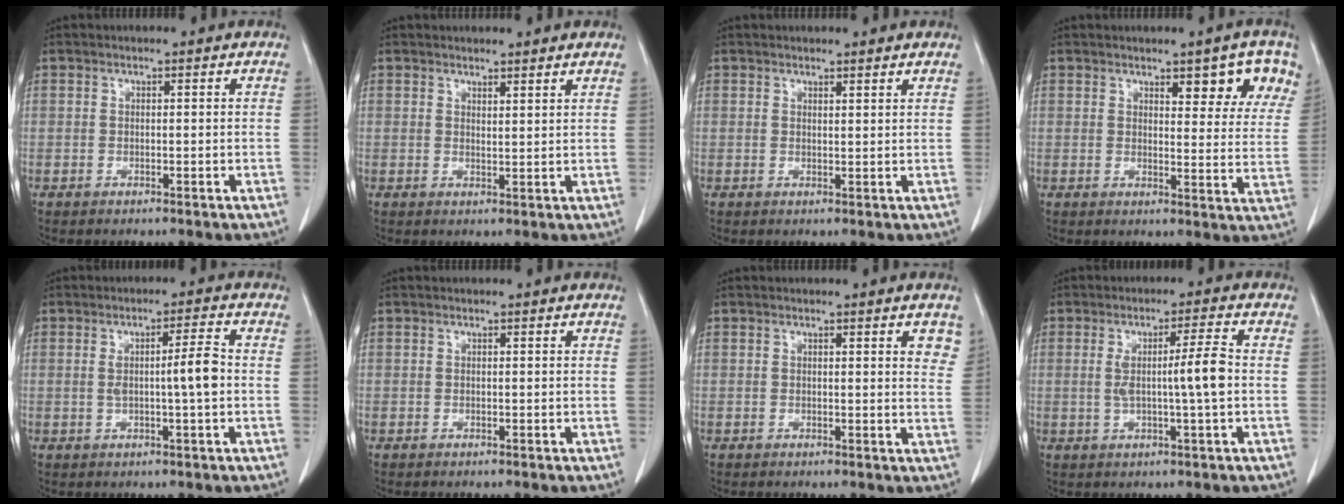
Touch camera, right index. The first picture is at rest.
{"total": 2.4, "force": [2.3, 0.2, 0.6], "torque": [-0.012, -0.012, 0.028]}
{"total": 1.7, "force": [1.7, 0.1, 0.4], "torque": [-0.014, -0.008, 0.020]}
{"total": 8.6, "force": [5.6, 2.4, 6.1], "torque": [-0.067, -0.003, 0.059]}
{"total": 4.9, "force": [-0.1, 0.0, 4.9], "torque": [-0.081, 0.004, -0.002]}
{"total": 0.0}
{"total": 3.2, "force": [1.8, 0.7, 2.6], "torque": [-0.024, -0.005, 0.014]}
{"total": 6.1, "force": [-0.1, -0.6, 6.1], "torque": [-0.102, 0.001, 0.001]}